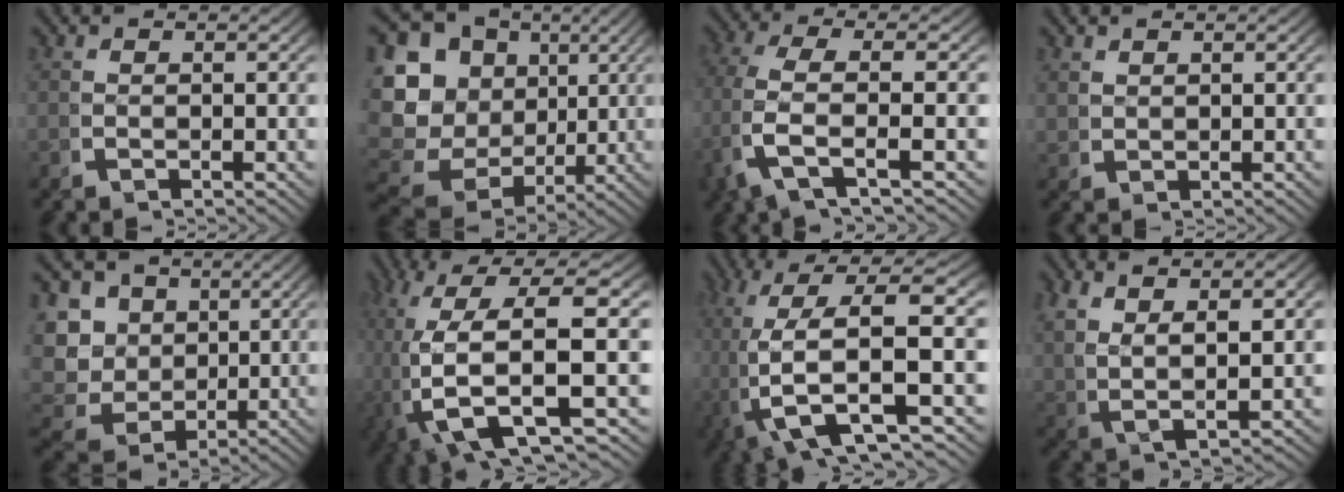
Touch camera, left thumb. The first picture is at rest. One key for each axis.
{"total": 15.5, "fx": 0.3, "fy": 12.8, "fz": 8.7, "tx": -0.190, "ty": -0.039, "tz": 0.006}
{"total": 6.2, "fx": -0.5, "fy": 1.9, "fz": 5.8, "tx": -0.148, "ty": -0.002, "tz": -0.011}
{"total": 1.2, "fx": 0.9, "fy": 0.7, "fz": 0.4, "tx": -0.005, "ty": 0.001, "tz": 0.022}
{"total": 14.5, "fx": -0.5, "fy": 12.7, "fz": 6.9, "tx": -0.175, "ty": -0.047, "tz": -0.015}
{"total": 14.5, "fx": -1.8, "fy": 7.9, "fz": 12.0, "tx": -0.258, "ty": -0.046, "tz": -0.010}
{"total": 12.5, "fx": -0.3, "fy": 6.3, "fz": 10.8, "tx": -0.245, "ty": -0.035, "tz": 0.008}
{"total": 6.5, "fx": 1.7, "fy": 3.3, "fz": 5.3, "tx": -0.111, "ty": -0.002, "tz": 0.031}